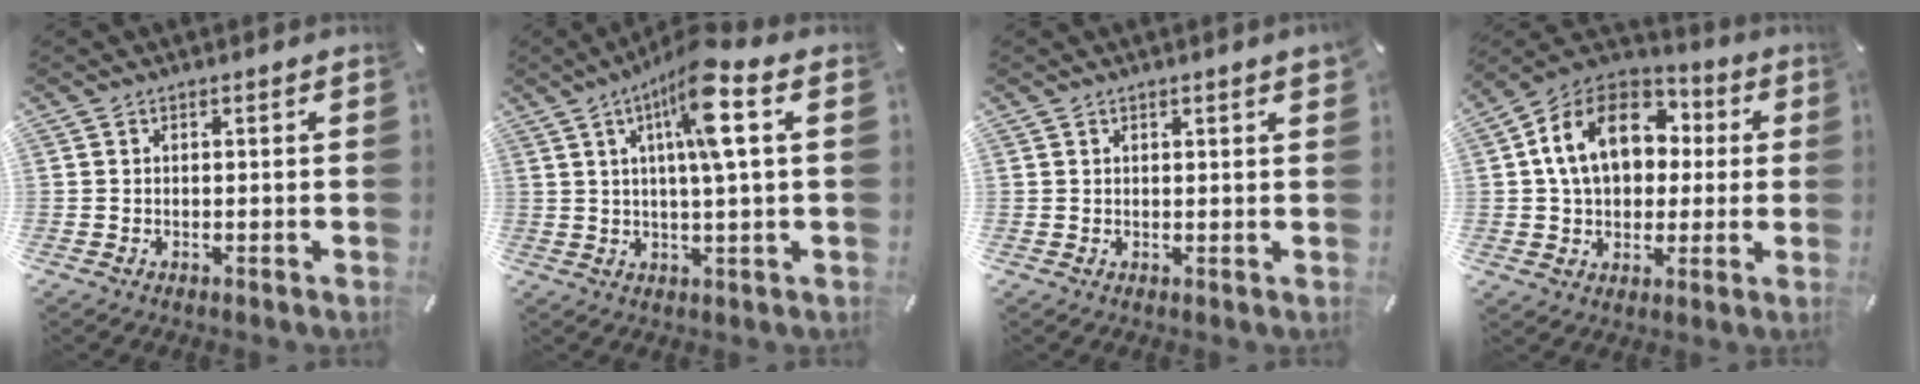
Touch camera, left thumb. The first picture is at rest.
{"total": 12.1, "force": [4.2, 1.7, 11.3], "torque": [-0.199, -0.001, 0.067]}
{"total": 0.9, "force": [0.7, 0.2, 0.5], "torque": [-0.009, -0.001, 0.013]}
{"total": 16.9, "force": [2.9, 13.1, 10.3], "torque": [-0.203, 0.010, 0.051]}